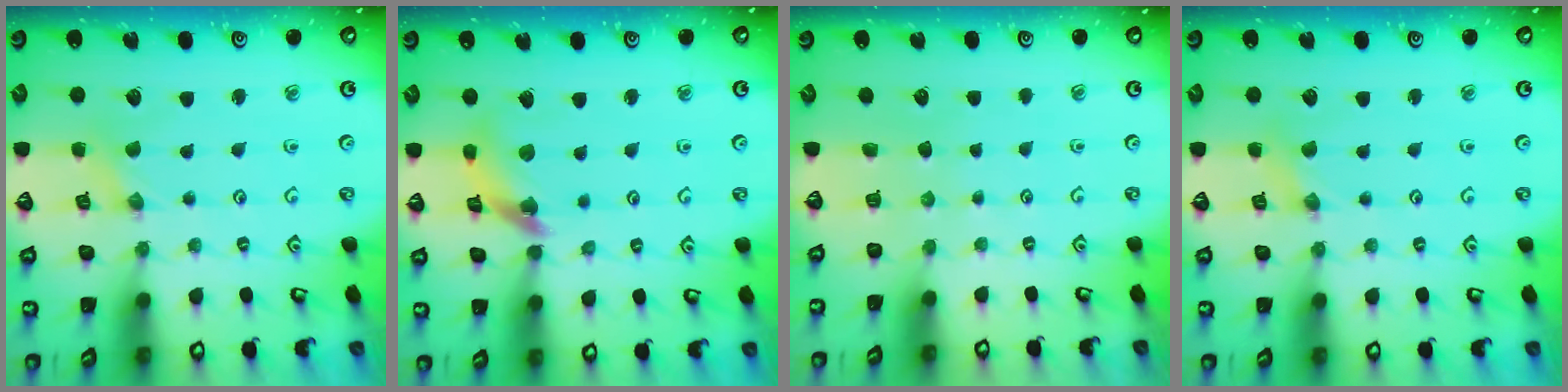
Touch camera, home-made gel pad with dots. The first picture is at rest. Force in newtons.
{"total": 11.8, "press": 11.7, "slide": 1.4}
{"total": 0.0}
{"total": 2.9, "press": 2.9, "slide": 0.6}